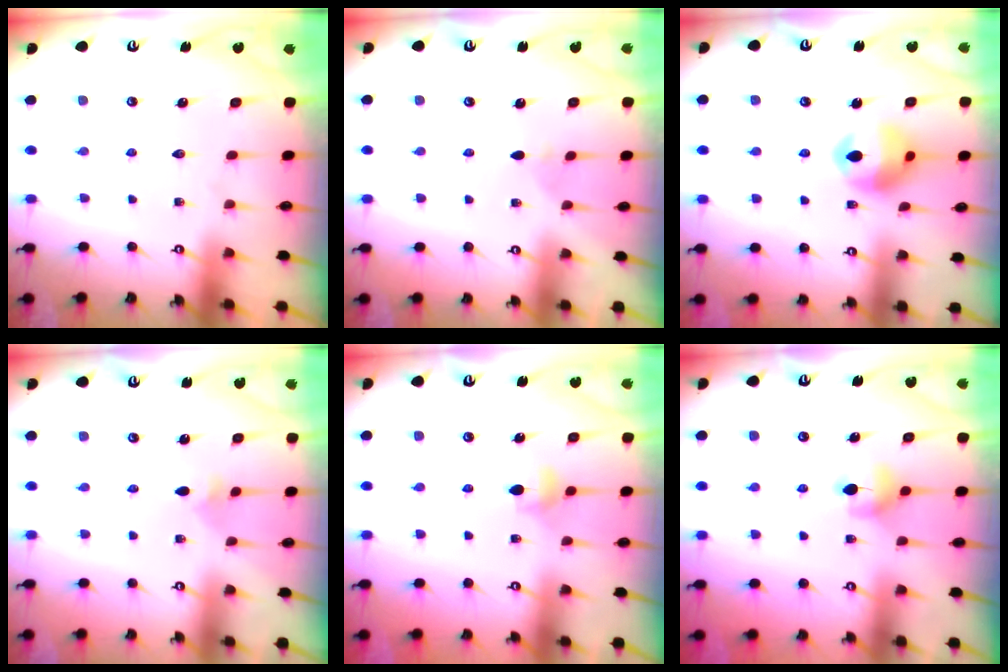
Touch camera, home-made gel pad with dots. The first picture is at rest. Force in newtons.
{"total": 1.6, "press": 1.6, "slide": 0.4}
{"total": 11.8, "press": 11.7, "slide": 1.0}
{"total": 2.4, "press": 2.3, "slide": 0.6}
{"total": 4.3, "press": 4.3, "slide": 0.9}
{"total": 5.6, "press": 5.5, "slide": 0.7}